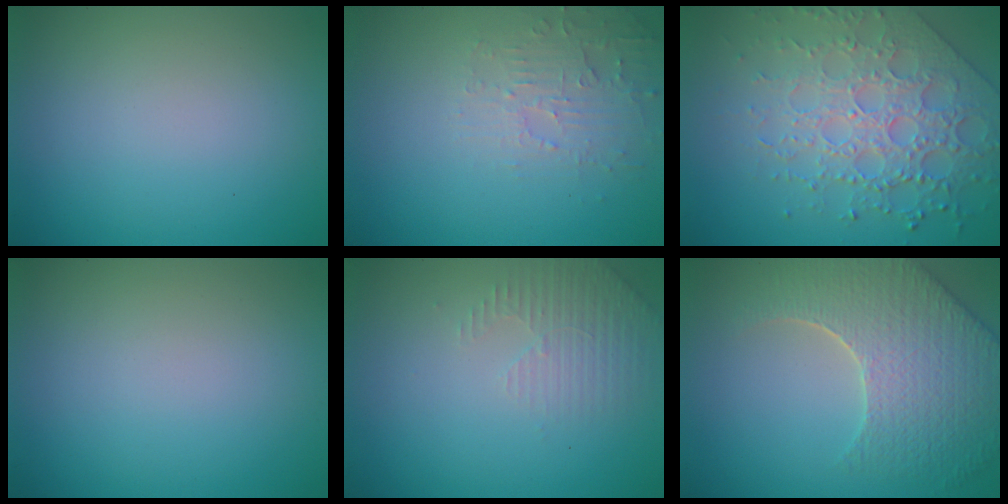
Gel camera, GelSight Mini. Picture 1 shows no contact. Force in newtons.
{"total": 2.8, "press": 2.7, "slide": 0.6}
{"total": 6.2, "press": 5.2, "slide": 3.3}
{"total": 0.0}
{"total": 2.3, "press": 2.2, "slide": 0.6}
{"total": 7.7, "press": 5.8, "slide": 5.1}